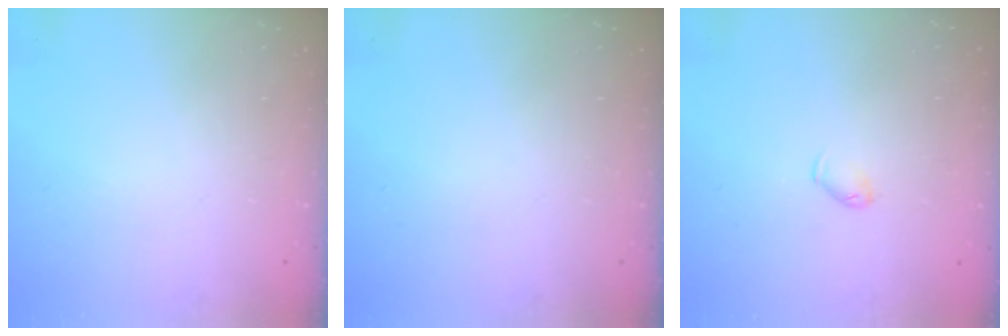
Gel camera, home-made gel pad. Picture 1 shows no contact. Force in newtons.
{"total": 0.0}
{"total": 3.7, "press": 3.6, "slide": 0.8}